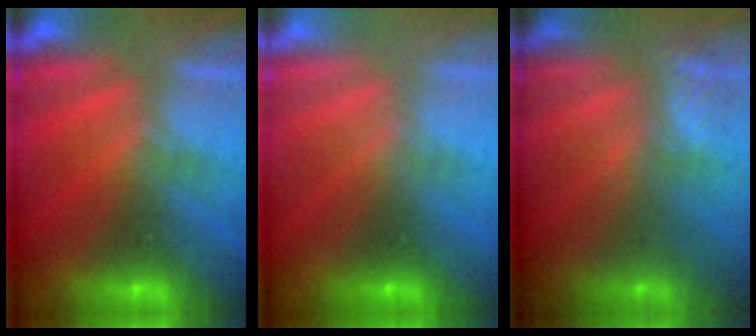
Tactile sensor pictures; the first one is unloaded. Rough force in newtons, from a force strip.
{"total": 3.0}
{"total": 2.4}